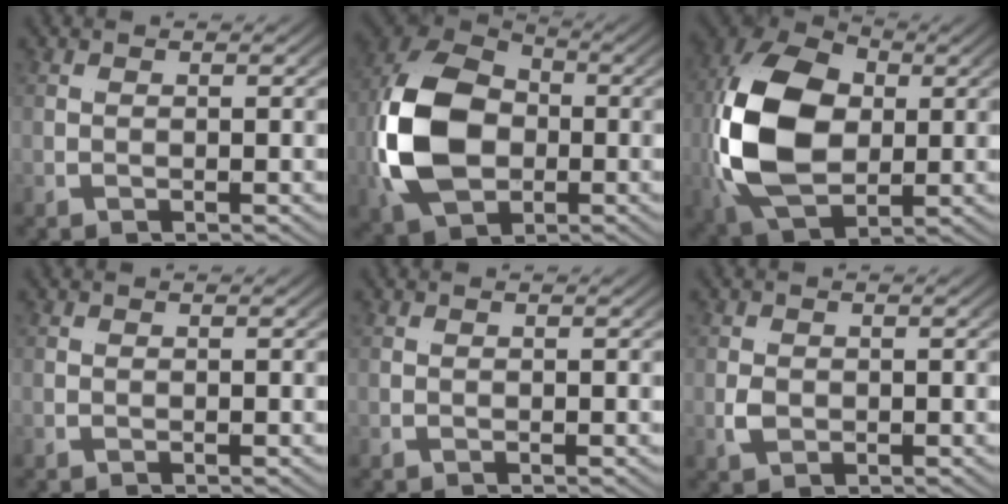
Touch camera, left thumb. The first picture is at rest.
{"total": 16.1, "force": [-0.3, 10.6, 12.1], "torque": [-0.273, -0.034, 0.014]}
{"total": 16.4, "force": [0.1, 10.7, 12.5], "torque": [-0.289, -0.037, 0.021]}
{"total": 0.0}
{"total": 0.0}
{"total": 1.1, "force": [0.2, 1.0, 0.5], "torque": [-0.010, -0.005, 0.009]}